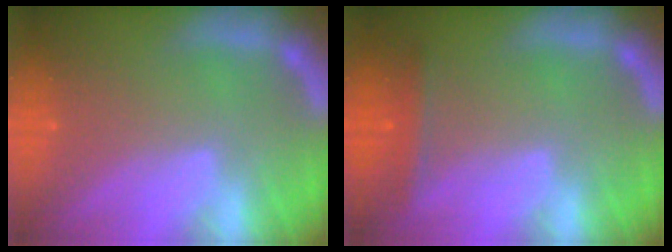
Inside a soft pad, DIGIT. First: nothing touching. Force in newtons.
{"total": 1.9}